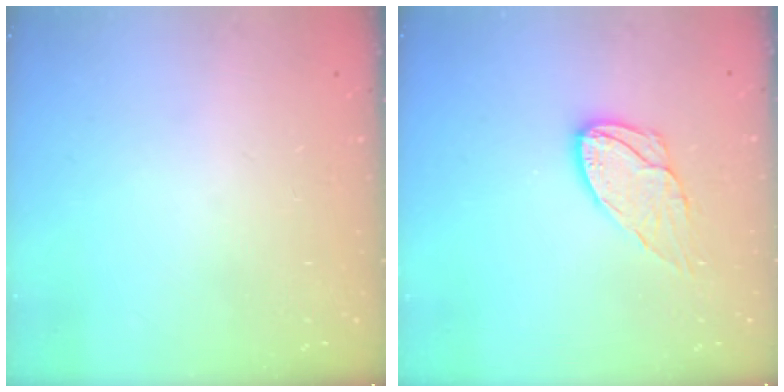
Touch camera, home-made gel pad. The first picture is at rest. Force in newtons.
{"total": 10.2, "press": 10.2, "slide": 0.9}